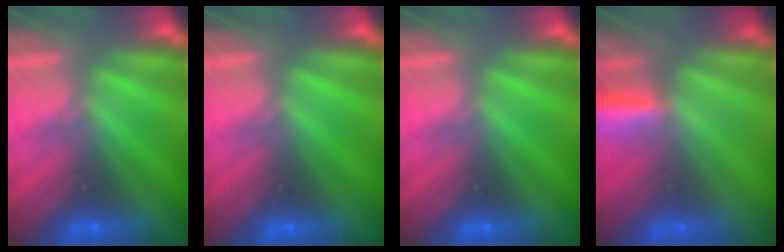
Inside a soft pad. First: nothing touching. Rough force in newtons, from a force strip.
{"total": 0.0}
{"total": 0.0}
{"total": 2.9}